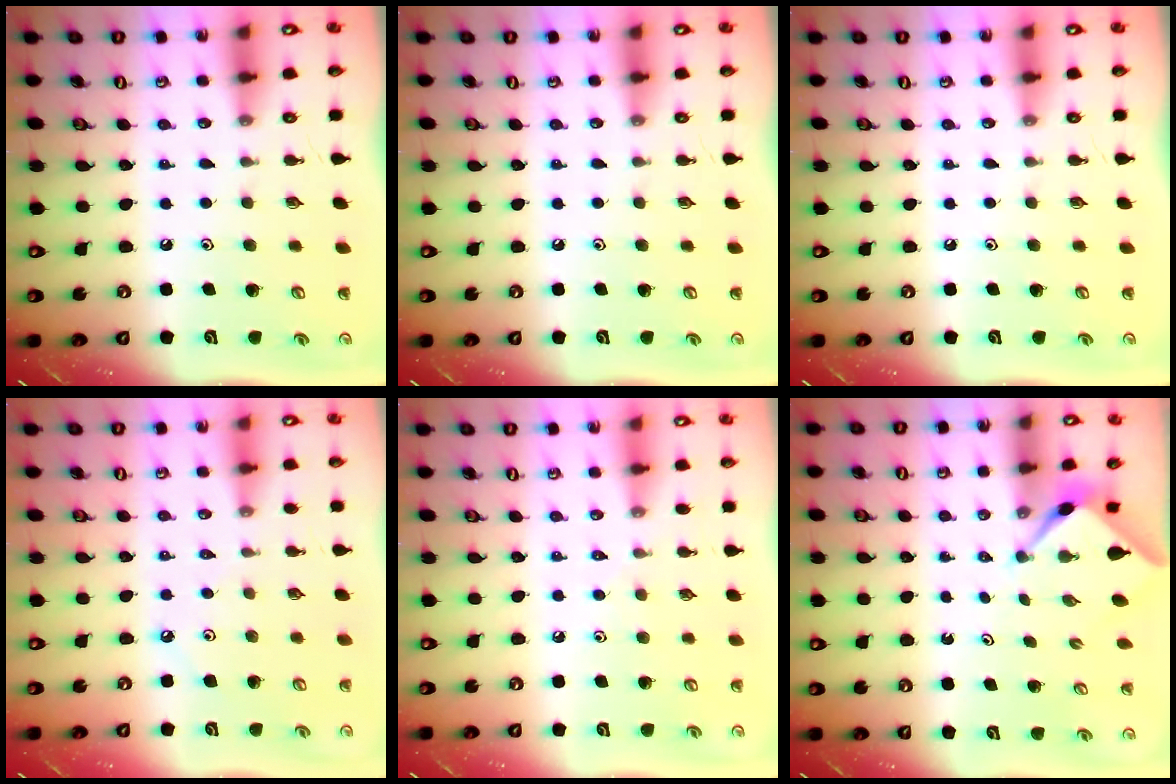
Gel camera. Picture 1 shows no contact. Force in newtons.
{"total": 0.0}
{"total": 0.0}
{"total": 1.7, "press": 1.7, "slide": 0.3}
{"total": 3.6, "press": 3.5, "slide": 0.6}
{"total": 2.1, "press": 2.1, "slide": 0.2}